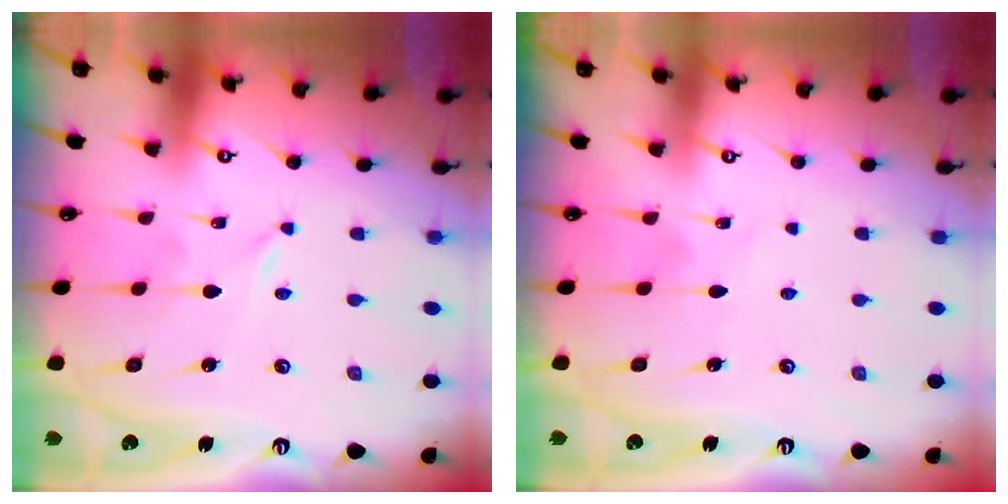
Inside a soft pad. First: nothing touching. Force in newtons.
{"total": 4.7, "press": 4.6, "slide": 0.3}